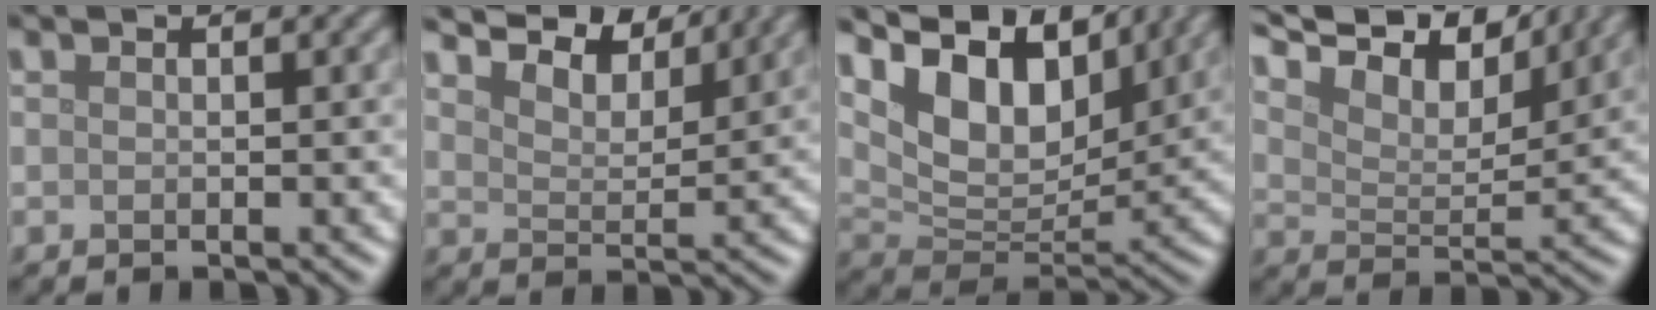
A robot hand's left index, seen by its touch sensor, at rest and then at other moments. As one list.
[{"total": 7.4, "force": [6.6, 1.8, 2.9], "torque": [-0.062, 0.003, 0.089]}, {"total": 10.3, "force": [6.6, 4.8, 6.3], "torque": [-0.120, 0.006, 0.116]}, {"total": 10.4, "force": [9.0, 2.5, 4.5], "torque": [-0.101, 0.005, 0.120]}]